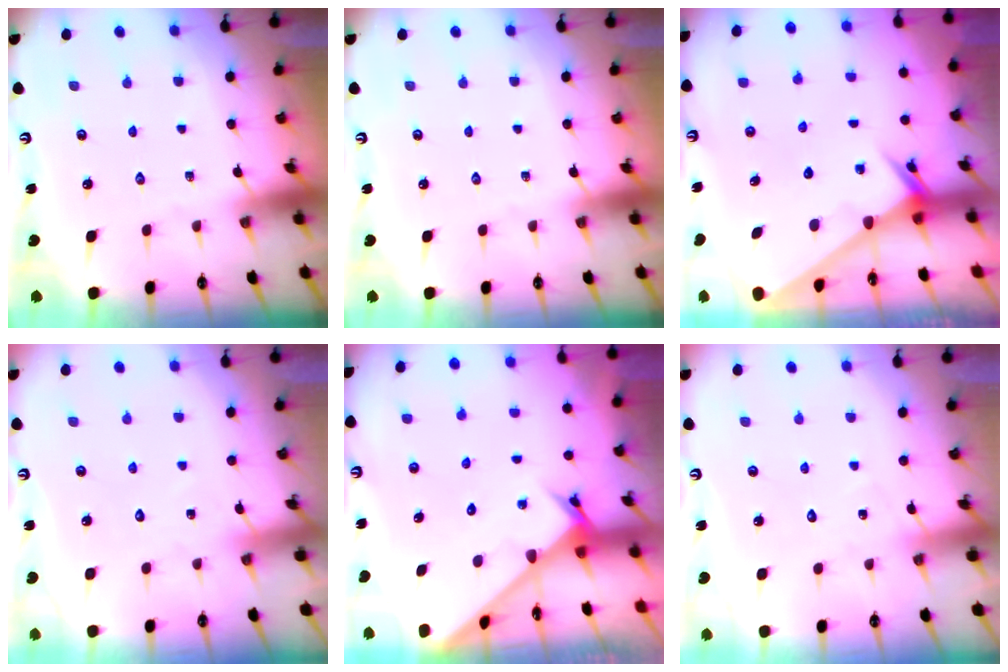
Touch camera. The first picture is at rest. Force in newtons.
{"total": 0.0}
{"total": 2.3, "press": 2.3, "slide": 0.1}
{"total": 6.4, "press": 6.4, "slide": 0.6}
{"total": 2.4, "press": 2.4, "slide": 0.3}
{"total": 5.2, "press": 5.2, "slide": 0.4}